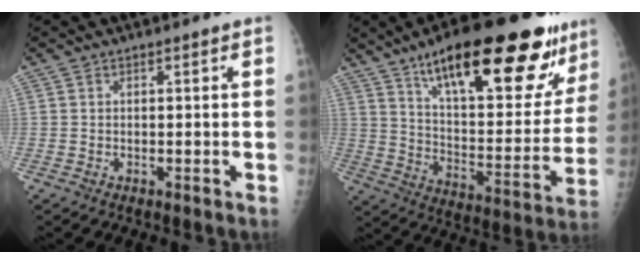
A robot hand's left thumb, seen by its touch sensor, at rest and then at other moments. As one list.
[{"total": 30.1, "force": [18.5, 9.8, 21.6], "torque": [-0.281, -0.049, 0.284]}]